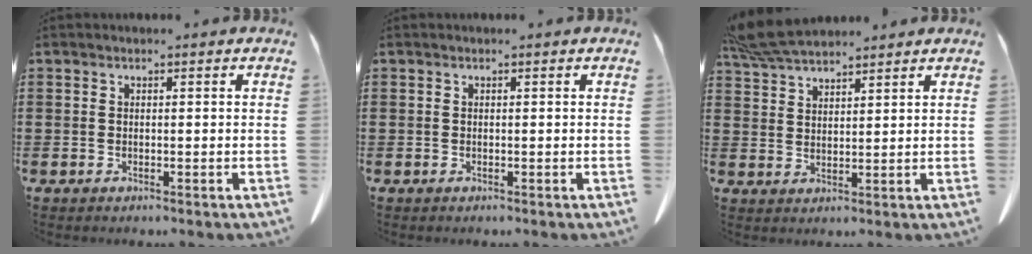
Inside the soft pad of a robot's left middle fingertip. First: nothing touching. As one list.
[{"total": 0.0}, {"total": 6.6, "force": [5.9, 1.4, 2.6], "torque": [-0.071, -0.009, 0.115]}]